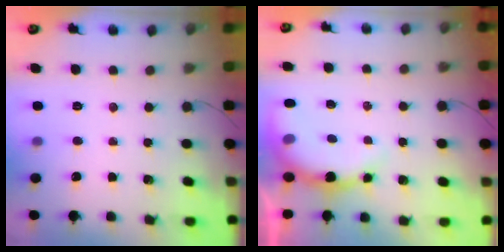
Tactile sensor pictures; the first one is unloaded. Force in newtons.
{"total": 9.7, "press": 9.6, "slide": 1.0}